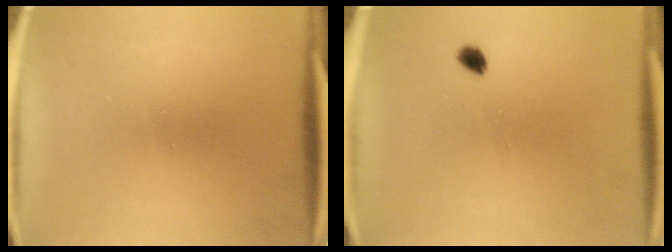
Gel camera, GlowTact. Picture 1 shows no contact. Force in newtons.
{"total": 1.7}